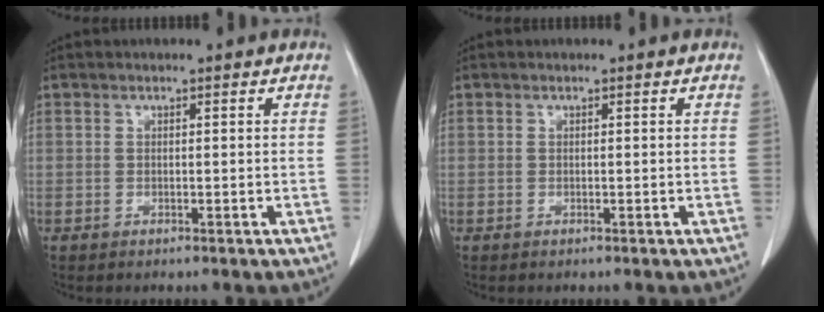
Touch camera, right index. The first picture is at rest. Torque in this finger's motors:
{"motor_torque": [0.05, -0.05, 0.00, 0.00]}